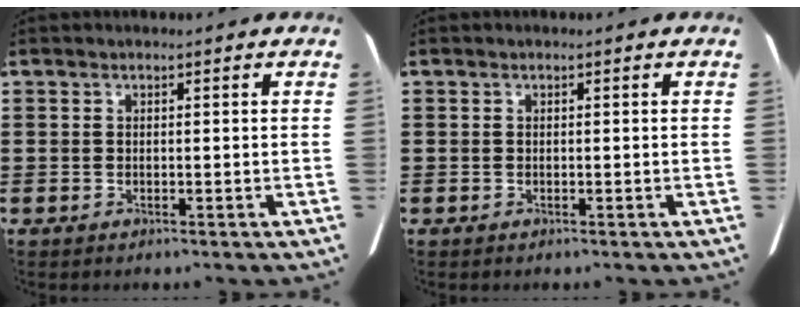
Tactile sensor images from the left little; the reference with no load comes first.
{"total": 0.0}